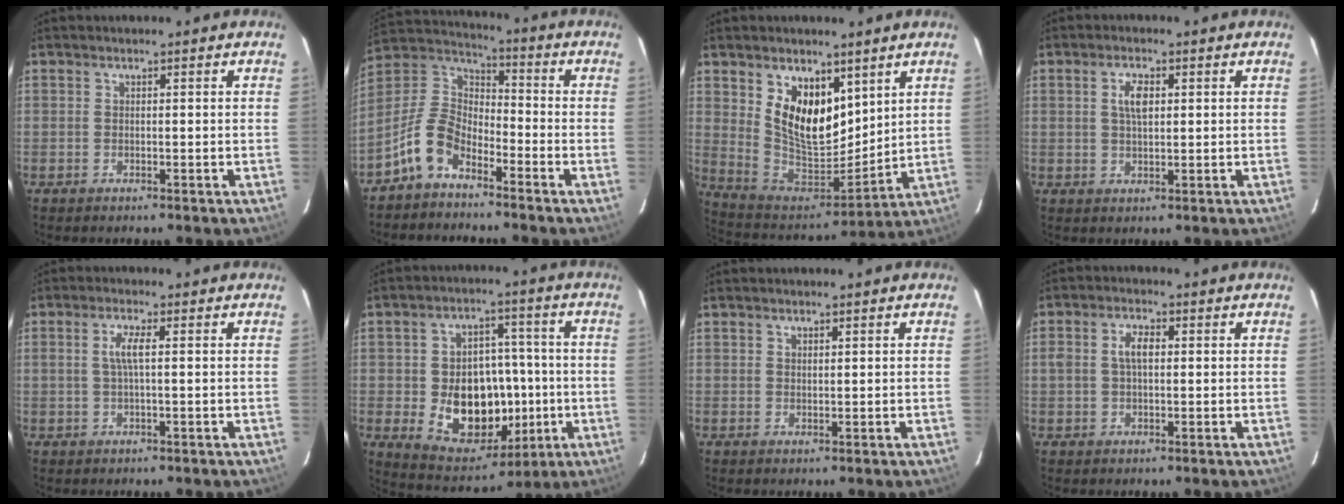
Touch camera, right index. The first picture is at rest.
{"total": 9.9, "force": [-6.2, 5.2, 5.6], "torque": [-0.128, 0.023, -0.130]}
{"total": 14.8, "force": [6.8, 8.6, 9.9], "torque": [-0.184, -0.008, 0.143]}
{"total": 3.7, "force": [1.0, 1.7, 3.2], "torque": [-0.059, 0.006, 0.020]}
{"total": 3.3, "force": [0.4, 0.4, 3.2], "torque": [-0.065, 0.003, 0.007]}
{"total": 16.6, "force": [-2.7, 12.4, 10.8], "torque": [-0.212, 0.012, -0.014]}
{"total": 0.8, "force": [0.7, 0.4, 0.3], "torque": [-0.005, 0.000, 0.013]}
{"total": 4.2, "force": [0.5, 2.3, 3.5], "torque": [-0.065, 0.011, 0.011]}